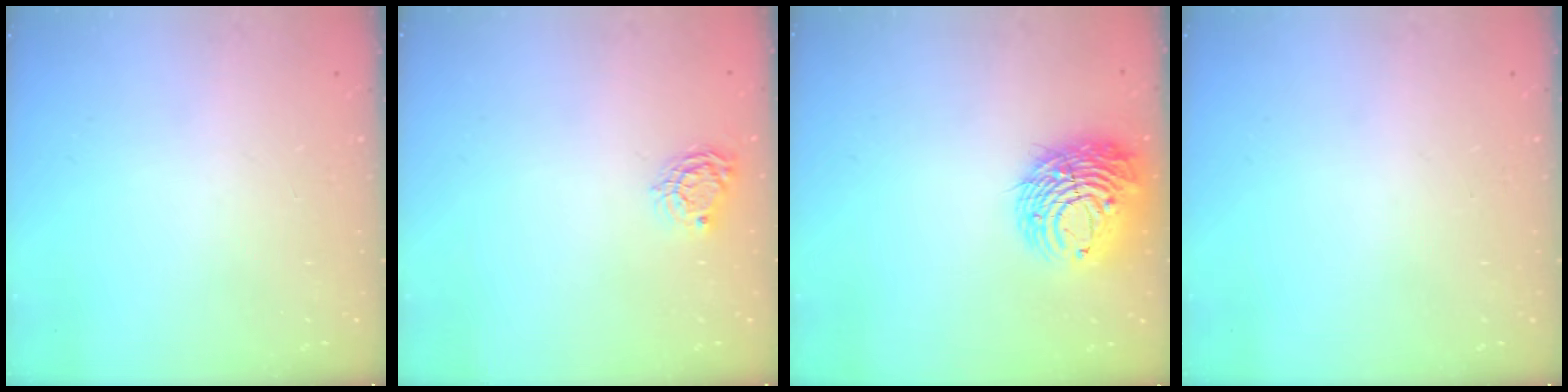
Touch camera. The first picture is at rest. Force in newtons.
{"total": 6.0, "press": 6.0, "slide": 0.4}
{"total": 13.2, "press": 13.1, "slide": 1.5}
{"total": 0.0}